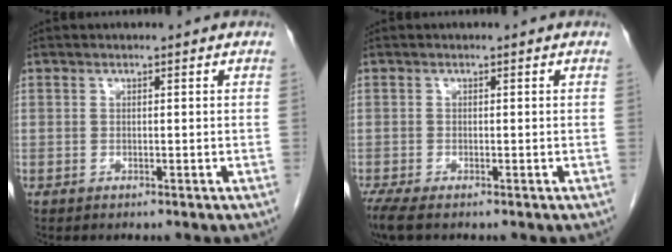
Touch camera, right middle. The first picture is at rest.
{"total": 2.7, "force": [-2.0, 0.3, 1.7], "torque": [-0.035, -0.011, -0.038]}